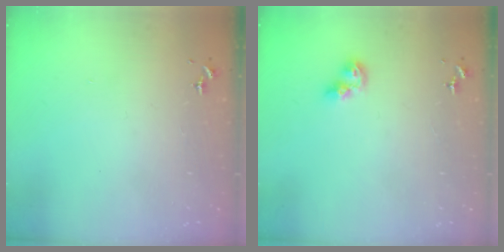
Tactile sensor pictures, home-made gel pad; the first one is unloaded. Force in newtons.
{"total": 6.6, "press": 6.6, "slide": 0.6}